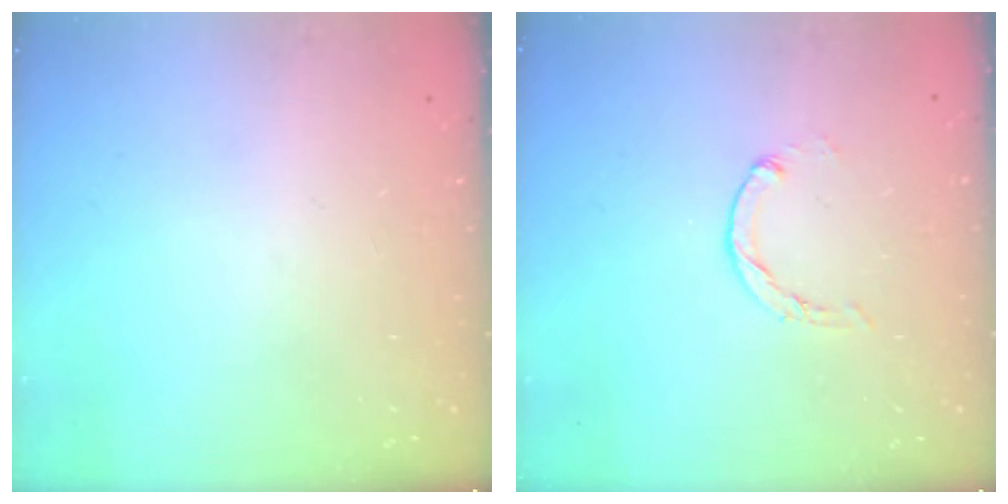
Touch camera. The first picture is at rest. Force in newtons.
{"total": 0.7, "press": 0.7, "slide": 0.2}